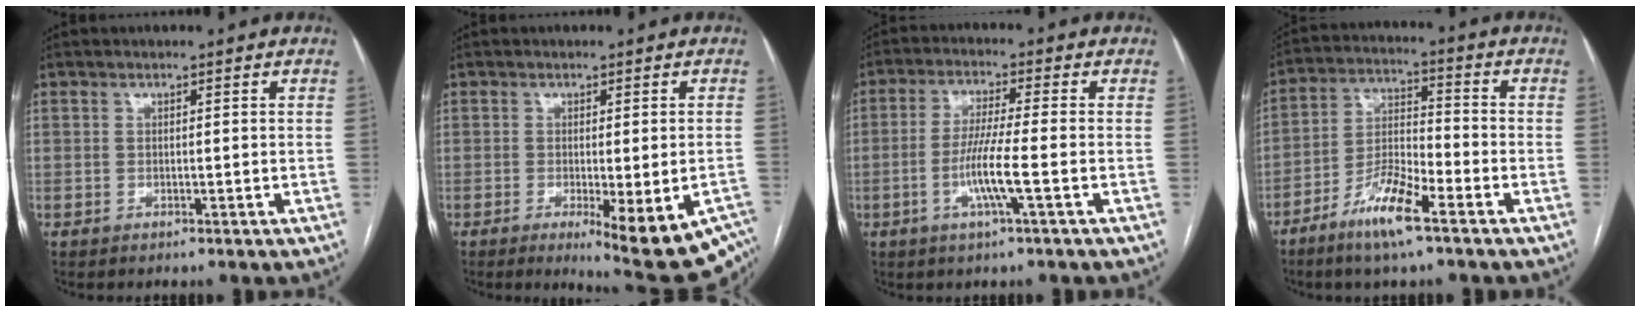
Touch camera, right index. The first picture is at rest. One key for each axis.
{"total": 13.5, "fx": -9.0, "fy": 2.7, "fz": 9.8, "tx": -0.054, "ty": -0.016, "tz": -0.114}
{"total": 7.2, "fx": -2.2, "fy": -0.4, "fz": 6.8, "tx": -0.131, "ty": -0.006, "tz": -0.043}
{"total": 9.7, "fx": -6.1, "fy": 1.6, "fz": 7.3, "tx": -0.148, "ty": -0.008, "tz": -0.122}